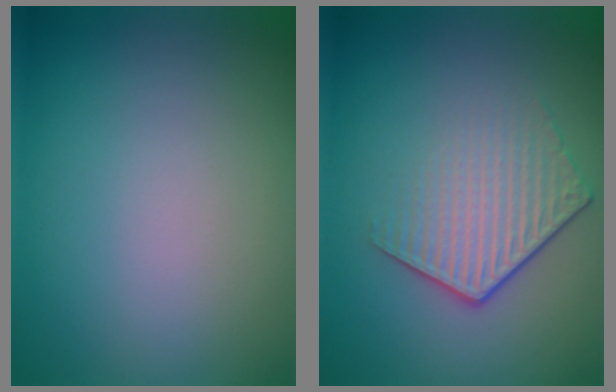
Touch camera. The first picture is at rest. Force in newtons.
{"total": 4.0, "press": 2.8, "slide": 2.9}